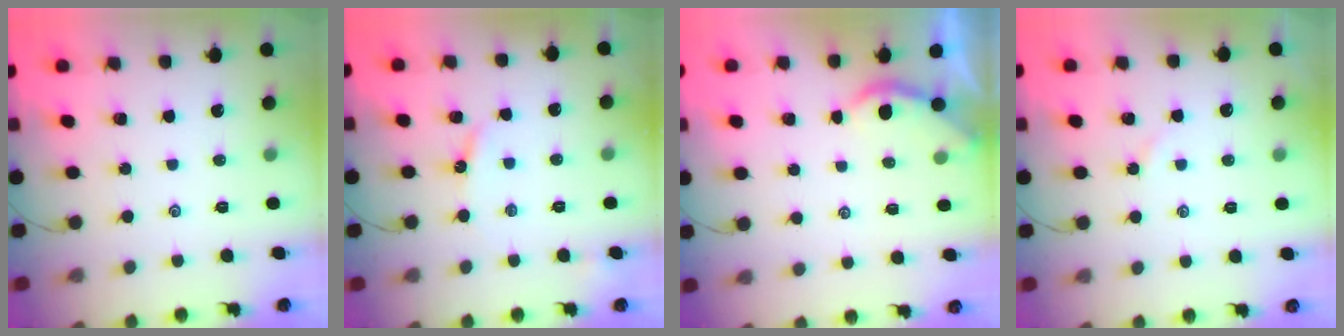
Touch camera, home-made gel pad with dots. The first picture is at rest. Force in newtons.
{"total": 3.6, "press": 3.6, "slide": 0.4}
{"total": 1.9, "press": 1.9, "slide": 0.4}
{"total": 2.2, "press": 2.2, "slide": 0.3}